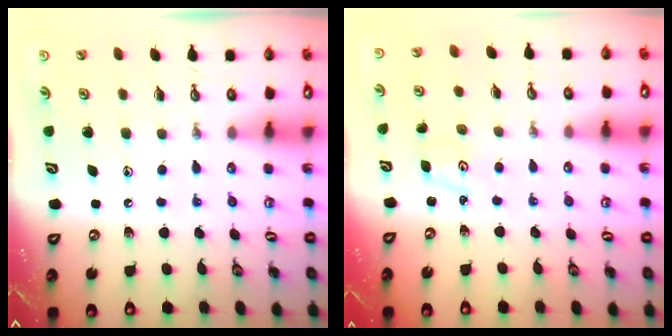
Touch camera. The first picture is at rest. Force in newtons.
{"total": 1.3, "press": 1.3, "slide": 0.2}